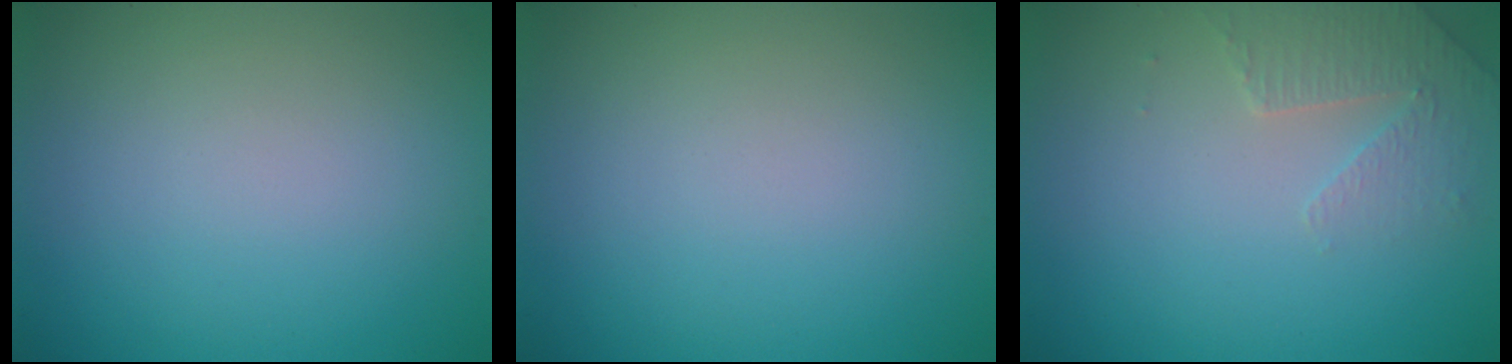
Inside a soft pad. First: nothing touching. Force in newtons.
{"total": 0.0}
{"total": 2.3, "press": 2.2, "slide": 0.6}